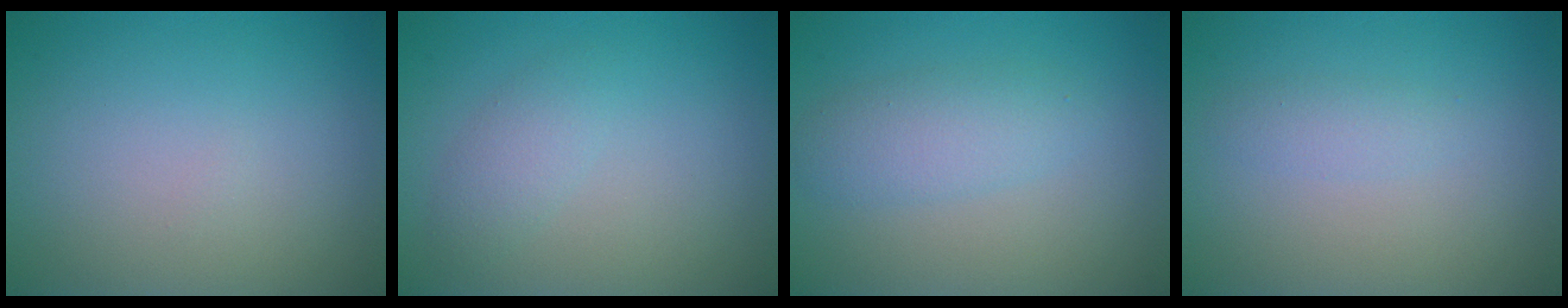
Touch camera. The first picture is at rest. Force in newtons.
{"total": 1.7, "press": 1.7, "slide": 0.0}
{"total": 2.8, "press": 2.8, "slide": 0.2}
{"total": 1.1, "press": 1.1, "slide": 0.0}